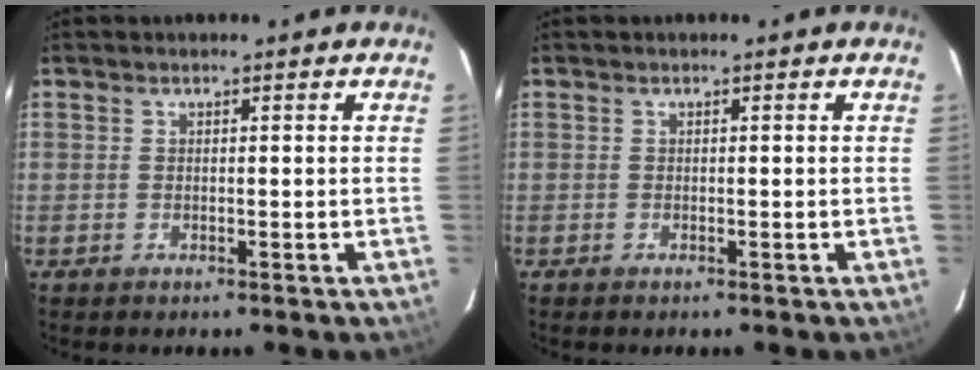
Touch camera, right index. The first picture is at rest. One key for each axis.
{"total": 0.0}